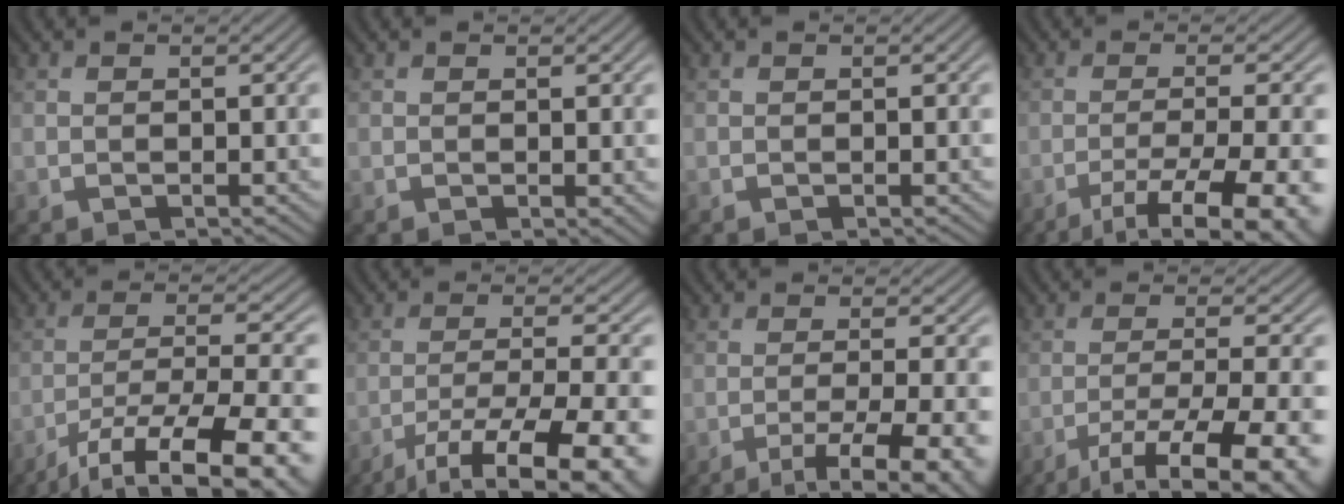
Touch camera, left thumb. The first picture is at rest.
{"total": 0.7, "force": [0.1, 0.2, 0.6], "torque": [-0.011, -0.003, 0.002]}
{"total": 0.0}
{"total": 10.9, "force": [-6.4, 2.3, 8.5], "torque": [-0.144, -0.010, -0.089]}
{"total": 16.3, "force": [-11.2, 4.4, 11.0], "torque": [-0.173, -0.025, -0.155]}
{"total": 14.9, "force": [-9.6, 3.8, 10.7], "torque": [-0.177, -0.031, -0.135]}
{"total": 8.7, "force": [-4.8, 1.7, 7.0], "torque": [-0.108, -0.003, -0.068]}
{"total": 13.3, "force": [-8.3, 3.2, 10.0], "torque": [-0.163, -0.024, -0.114]}